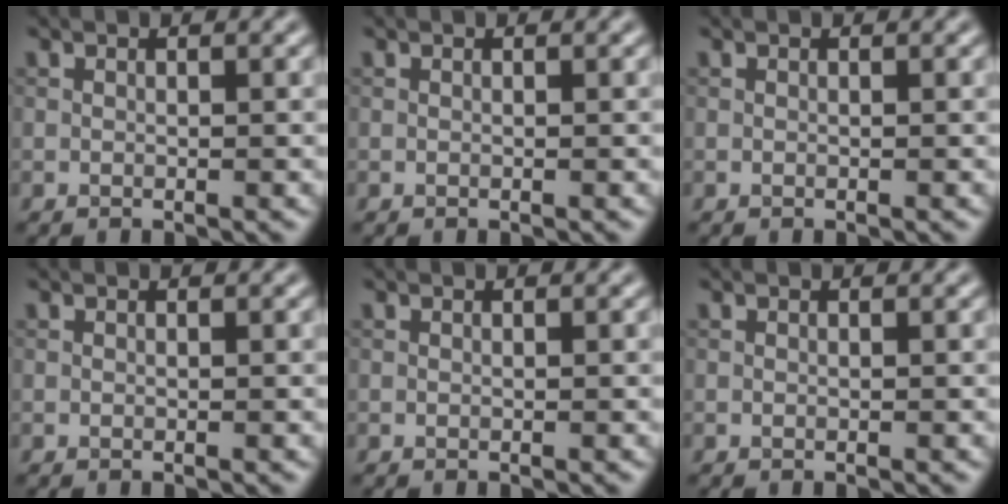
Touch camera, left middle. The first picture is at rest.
{"total": 0.0}
{"total": 0.0}
{"total": 0.0}
{"total": 0.0}
{"total": 0.0}